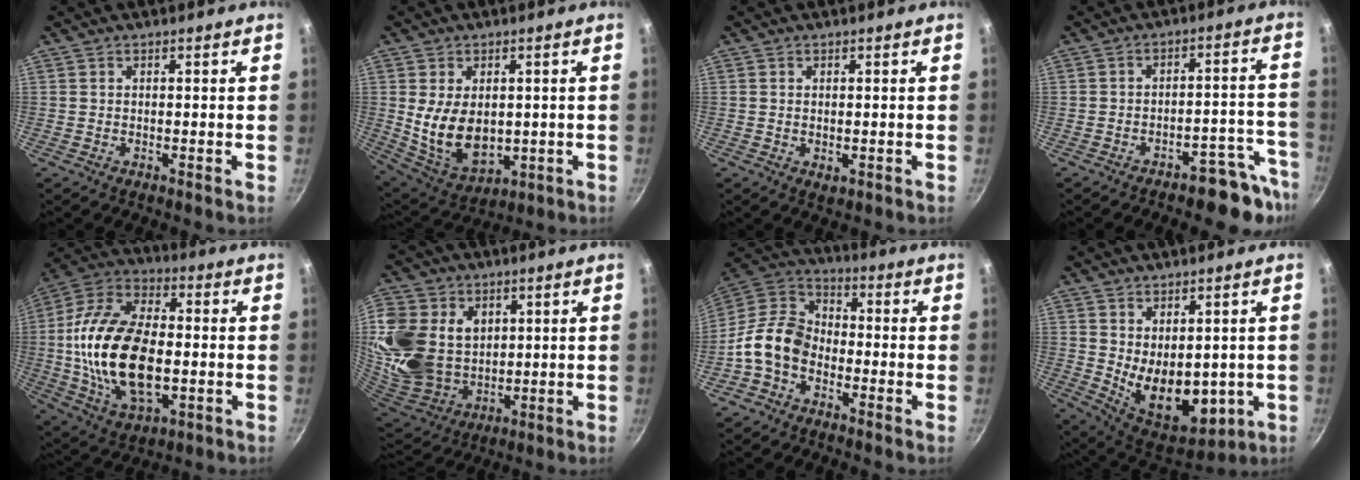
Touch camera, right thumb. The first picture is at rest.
{"total": 12.7, "force": [0.4, 8.5, 9.4], "torque": [-0.147, -0.023, 0.034]}
{"total": 1.4, "force": [0.0, 0.8, 1.1], "torque": [-0.016, -0.003, 0.001]}
{"total": 8.6, "force": [-6.9, 3.0, 4.2], "torque": [0.002, 0.082, -0.091]}
{"total": 23.5, "force": [-1.6, 13.3, 19.3], "torque": [-0.363, 0.019, -0.030]}
{"total": 22.2, "force": [5.4, 17.0, 13.1], "torque": [-0.278, -0.017, 0.115]}
{"total": 11.2, "force": [-4.1, 8.0, 6.8], "torque": [-0.106, 0.052, -0.103]}
{"total": 13.6, "force": [0.0, 8.7, 10.4], "torque": [-0.126, -0.038, 0.031]}